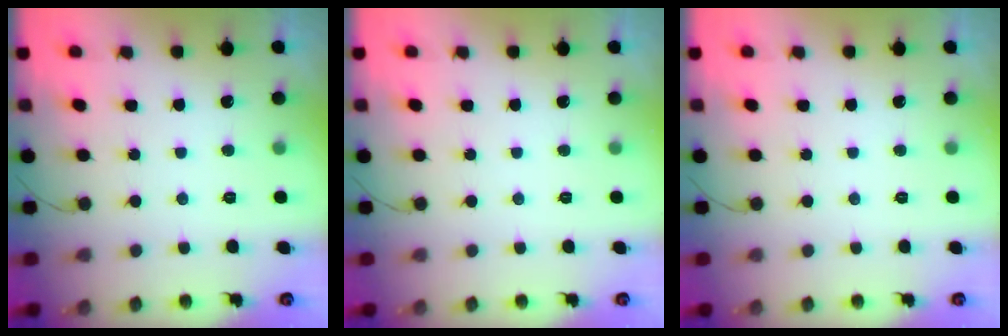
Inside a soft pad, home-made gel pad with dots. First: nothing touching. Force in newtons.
{"total": 0.0}
{"total": 0.0}